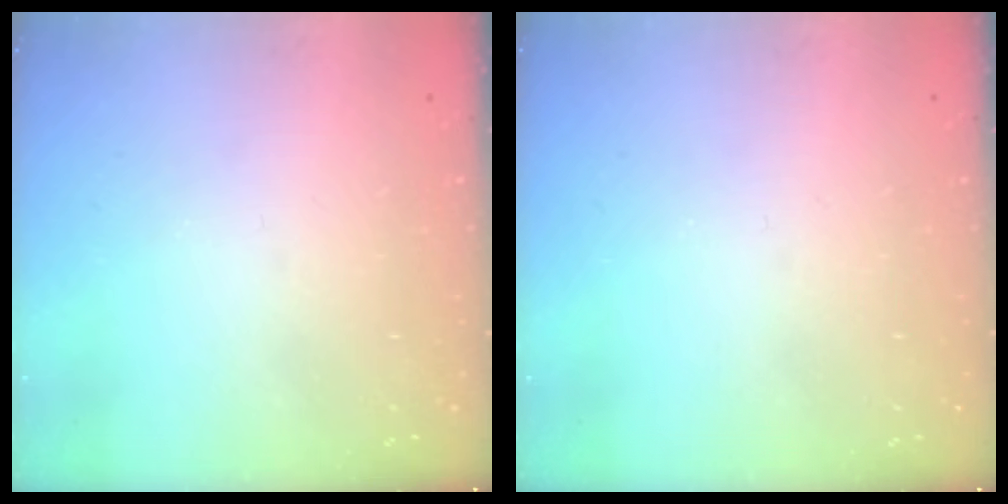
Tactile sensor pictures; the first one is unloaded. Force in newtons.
{"total": 0.0}